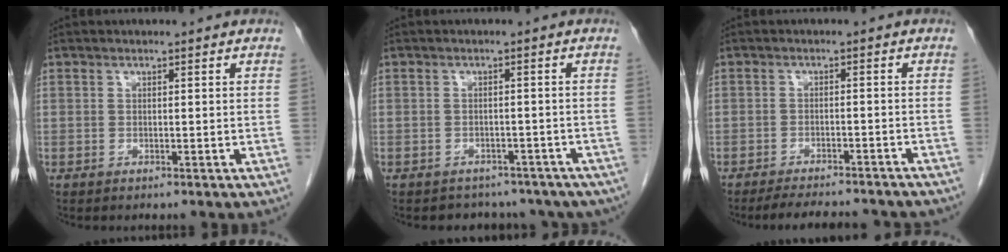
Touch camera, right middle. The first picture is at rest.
{"total": 10.7, "force": [-8.4, 6.2, 2.3], "torque": [-0.026, 0.012, -0.081]}
{"total": 12.5, "force": [-11.3, 2.4, 4.9], "torque": [-0.067, -0.005, -0.138]}